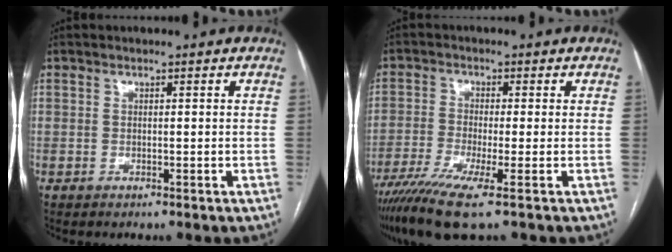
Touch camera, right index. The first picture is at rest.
{"total": 8.9, "force": [-5.8, -0.3, 6.8], "torque": [-0.125, -0.025, -0.103]}